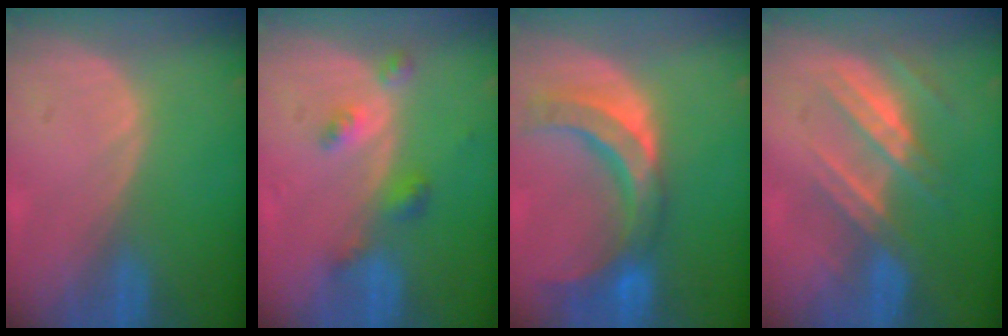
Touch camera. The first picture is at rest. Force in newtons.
{"total": 4.3, "press": 3.9, "slide": 1.7}
{"total": 10.6, "press": 9.3, "slide": 5.1}
{"total": 7.4, "press": 6.9, "slide": 2.7}